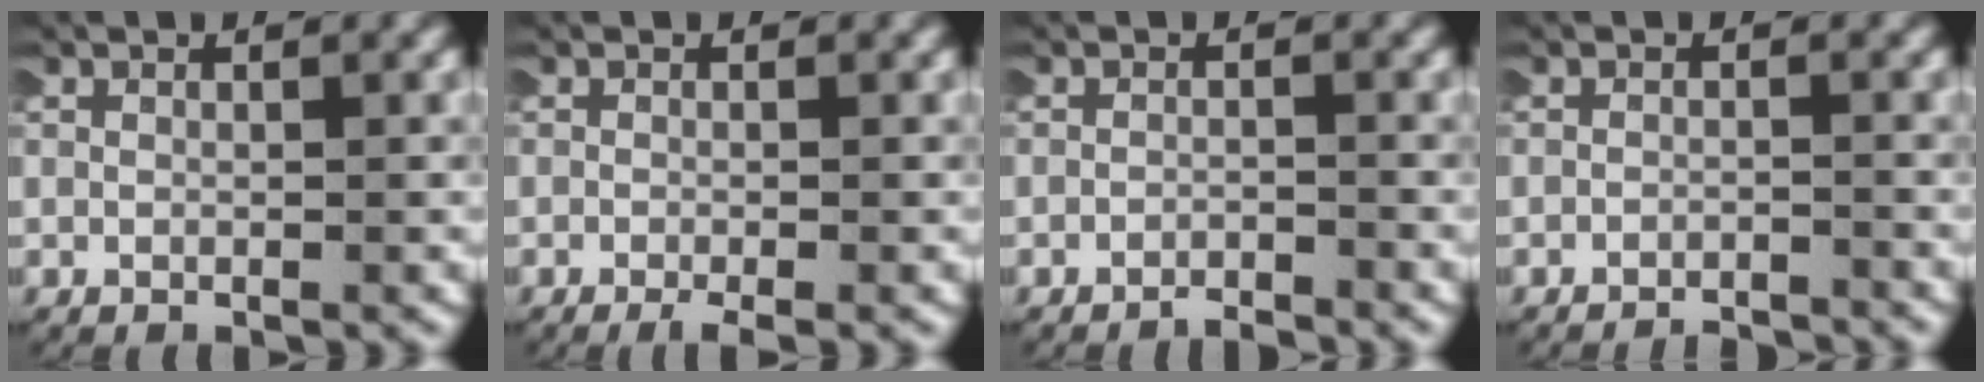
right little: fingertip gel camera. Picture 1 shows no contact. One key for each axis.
{"total": 1.6, "fx": -1.3, "fy": 0.2, "fz": 0.9, "tx": -0.017, "ty": -0.006, "tz": -0.018}
{"total": 1.6, "fx": -1.6, "fy": -0.1, "fz": -0.2, "tx": 0.000, "ty": -0.006, "tz": -0.027}
{"total": 3.3, "fx": -3.3, "fy": 0.3, "fz": -0.1, "tx": -0.001, "ty": -0.015, "tz": -0.048}